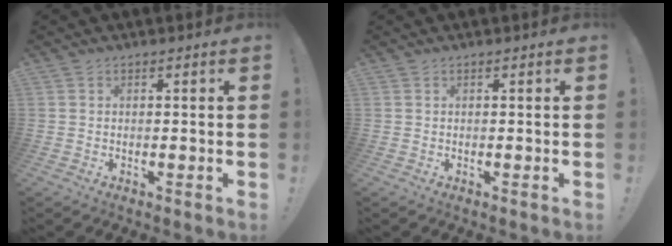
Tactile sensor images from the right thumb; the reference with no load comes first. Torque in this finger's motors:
{"motor_torque": [-0.04, -0.03, 0.00, 0.00, 0.01]}